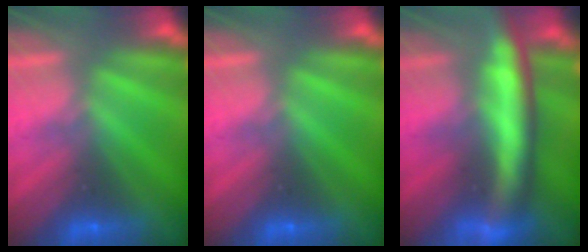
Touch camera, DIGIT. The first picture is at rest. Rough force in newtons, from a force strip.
{"total": 0.0}
{"total": 9.1}